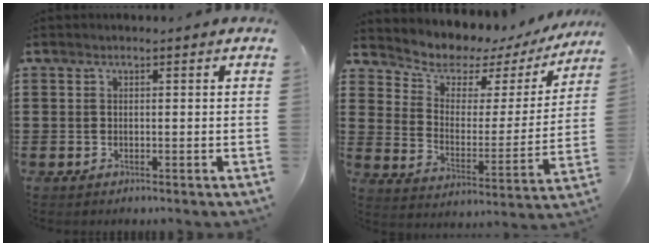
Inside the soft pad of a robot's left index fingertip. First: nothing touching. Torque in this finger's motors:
{"motor_torque": [-0.20, -0.03, 0.34, 0.06]}